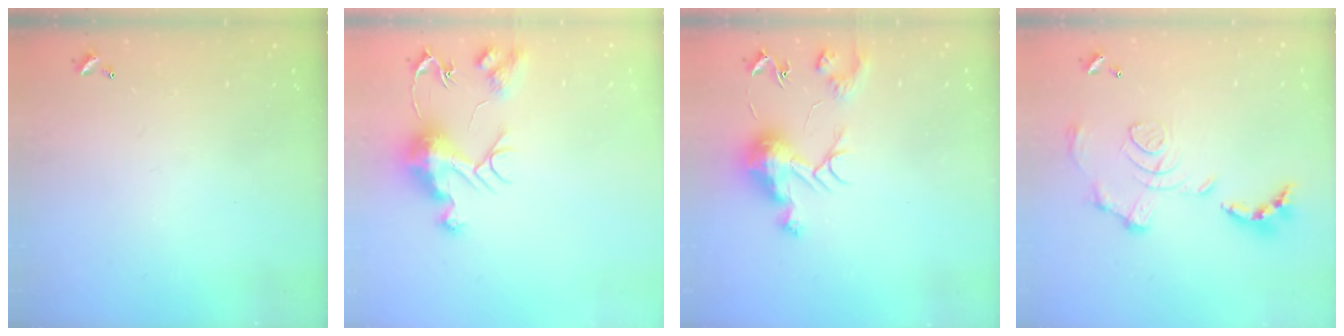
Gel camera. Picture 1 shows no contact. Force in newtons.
{"total": 10.9, "press": 10.9, "slide": 0.9}
{"total": 10.0, "press": 10.0, "slide": 0.6}
{"total": 1.5, "press": 0.8, "slide": 1.3}